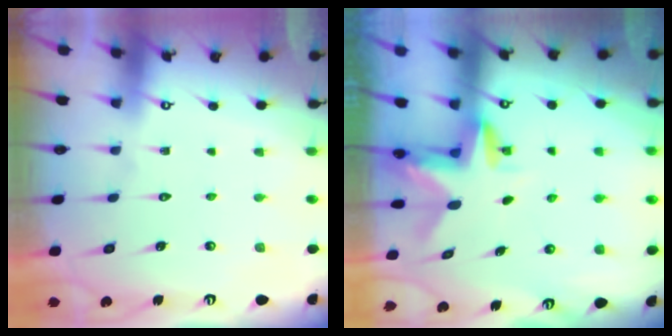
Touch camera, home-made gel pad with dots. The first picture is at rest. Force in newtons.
{"total": 3.0, "press": 3.0, "slide": 0.3}